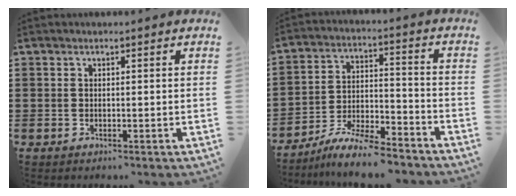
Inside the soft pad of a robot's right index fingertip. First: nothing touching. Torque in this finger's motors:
{"motor_torque": [1.11, 1.03, 0.50, 0.15]}